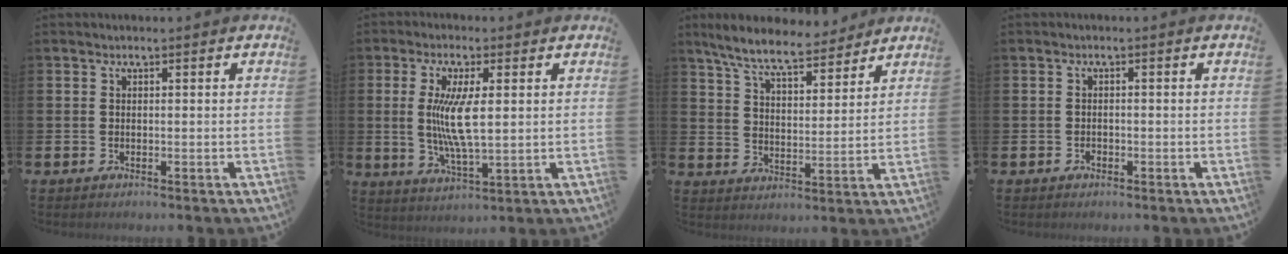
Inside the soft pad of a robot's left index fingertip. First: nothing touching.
{"total": 7.8, "force": [1.6, 2.3, 7.3], "torque": [-0.129, -0.001, 0.024]}
{"total": 8.0, "force": [7.2, 1.5, 3.1], "torque": [-0.091, -0.031, 0.130]}
{"total": 0.8, "force": [-0.4, 0.6, 0.3], "torque": [-0.004, -0.001, -0.010]}